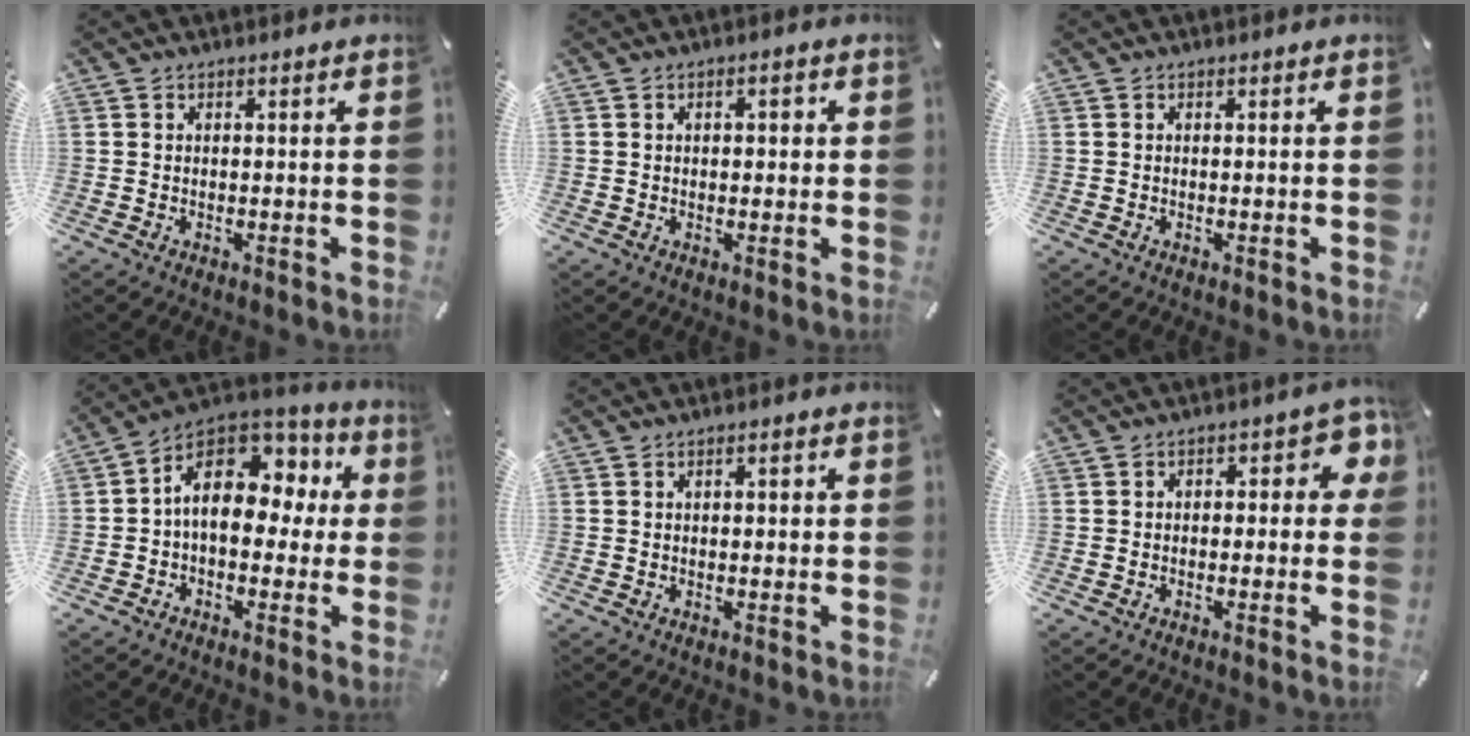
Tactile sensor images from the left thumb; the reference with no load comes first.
{"total": 2.2, "force": [0.3, 1.2, 1.8], "torque": [-0.027, 0.005, 0.000]}
{"total": 0.0}
{"total": 14.3, "force": [3.3, 9.8, 10.0], "torque": [-0.160, -0.009, 0.060]}
{"total": 1.5, "force": [0.1, 0.9, 1.2], "torque": [-0.016, 0.004, -0.002]}
{"total": 5.2, "force": [0.1, 3.0, 4.3], "torque": [-0.057, 0.009, -0.005]}